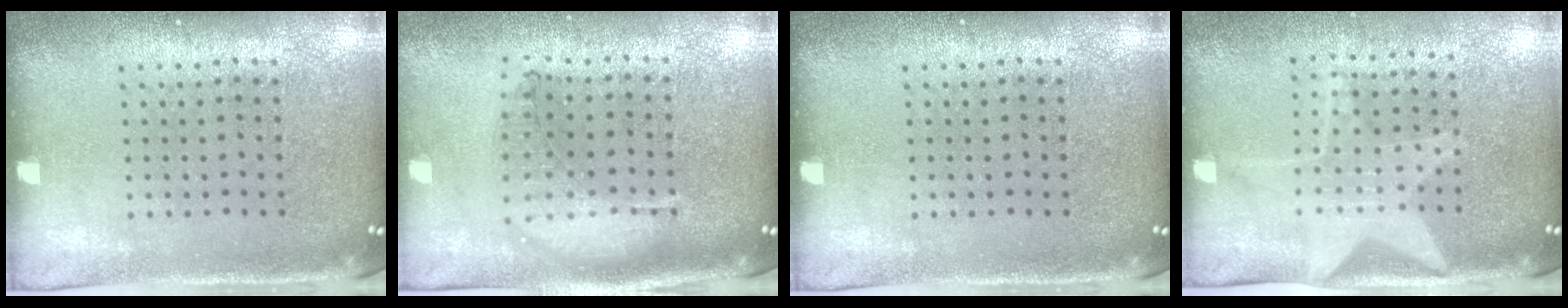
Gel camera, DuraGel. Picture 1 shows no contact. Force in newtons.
{"total": 1.0, "press": 1.0, "slide": 0.2}
{"total": 0.0}
{"total": 1.8, "press": 1.5, "slide": 1.0}